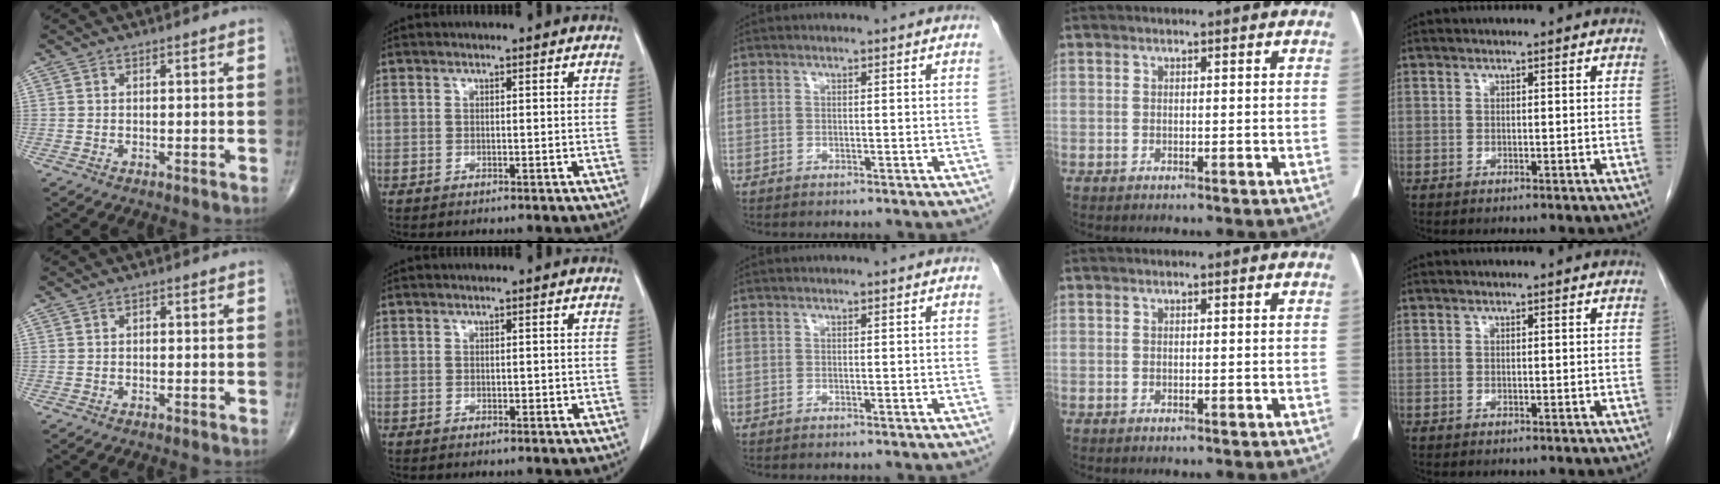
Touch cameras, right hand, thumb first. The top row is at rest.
{"thumb": {"total": 0.8, "force": [0.0, 0.6, 0.6], "torque": [-0.006, 0.003, -0.003]}, "index": {"total": 0.9, "force": [-0.3, 0.6, 0.7], "torque": [-0.005, 0.001, -0.005]}}